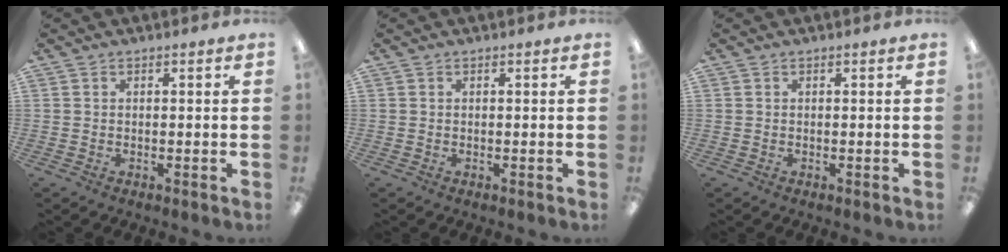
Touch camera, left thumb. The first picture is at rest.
{"total": 0.0}
{"total": 0.0}